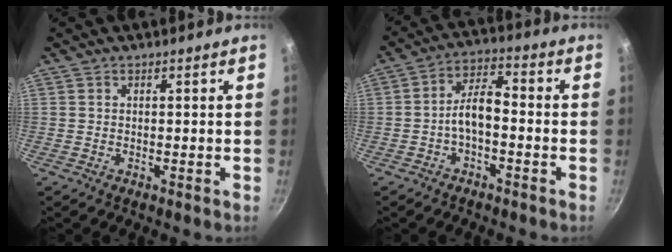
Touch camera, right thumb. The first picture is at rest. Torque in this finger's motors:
{"motor_torque": [1.02, 0.90, 0.63, -0.42, 0.08]}